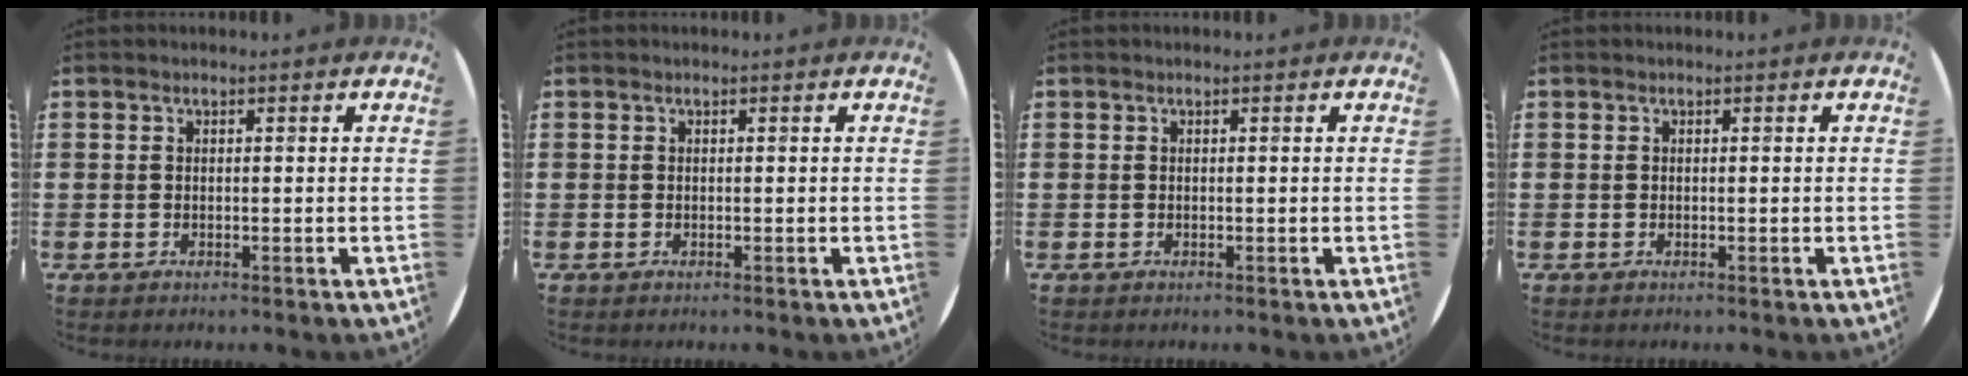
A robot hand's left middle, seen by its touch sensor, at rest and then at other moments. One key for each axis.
{"total": 0.0}
{"total": 0.0}
{"total": 0.0}